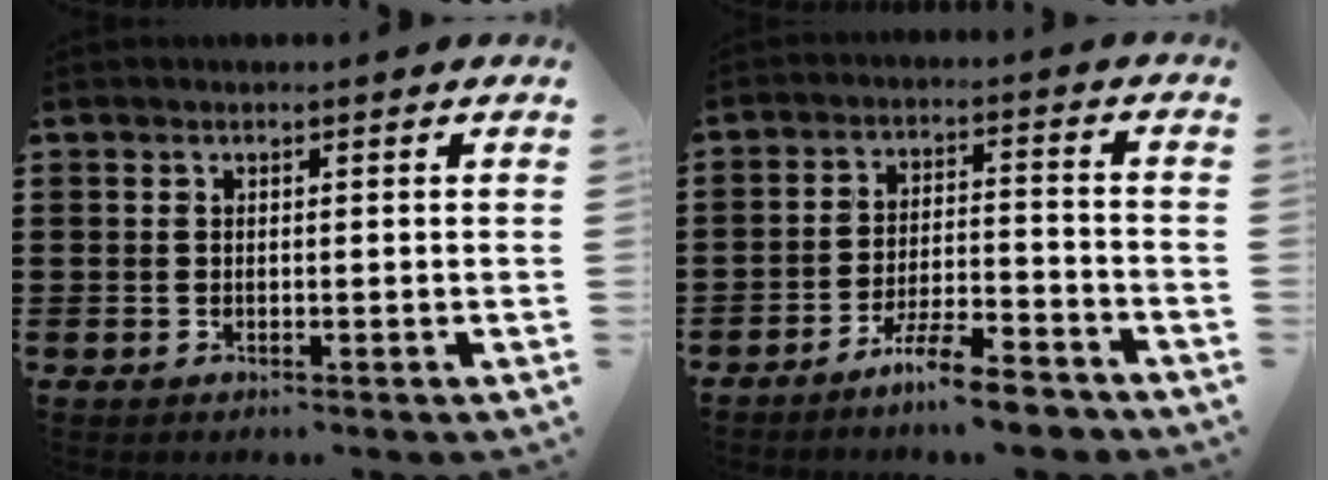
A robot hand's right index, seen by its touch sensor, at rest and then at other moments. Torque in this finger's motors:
{"motor_torque": [2.14, 0.00, 0.46, 0.09]}